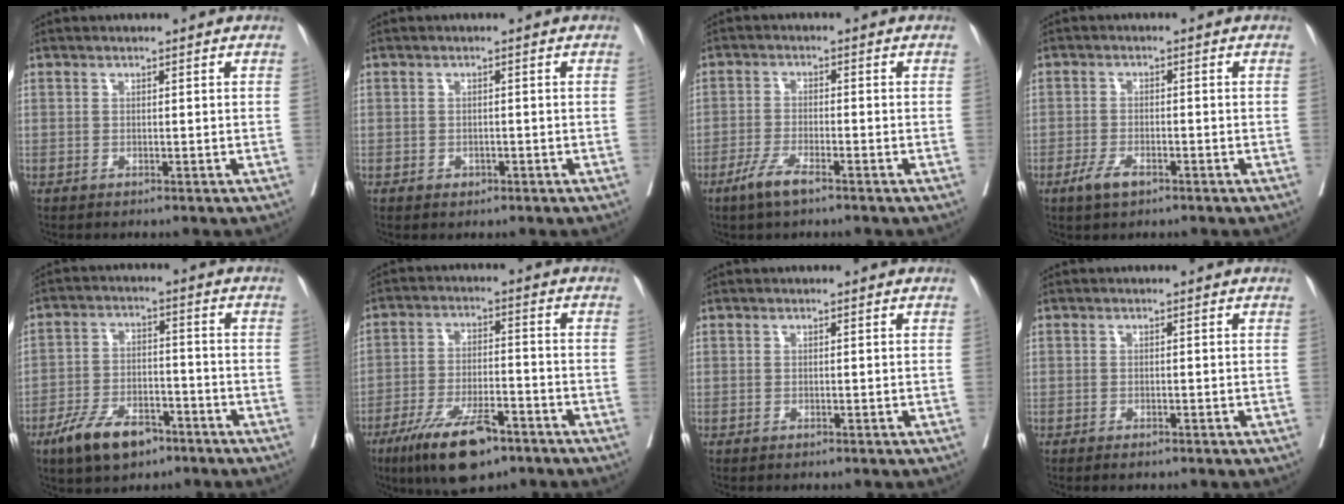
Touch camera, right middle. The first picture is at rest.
{"total": 1.1, "force": [-0.6, 0.9, 0.5], "torque": [-0.008, 0.002, -0.005]}
{"total": 4.3, "force": [-2.9, 0.6, 3.1], "torque": [-0.067, -0.006, -0.057]}
{"total": 3.4, "force": [-2.1, 1.2, 2.4], "torque": [-0.049, -0.001, -0.038]}
{"total": 9.1, "force": [-6.0, 4.1, 5.5], "torque": [-0.105, -0.001, -0.104]}
{"total": 11.5, "force": [-7.5, 3.3, 8.0], "torque": [-0.146, -0.015, -0.127]}
{"total": 0.0}
{"total": 1.0, "force": [-0.7, 0.3, 0.6], "torque": [-0.011, -0.002, -0.007]}